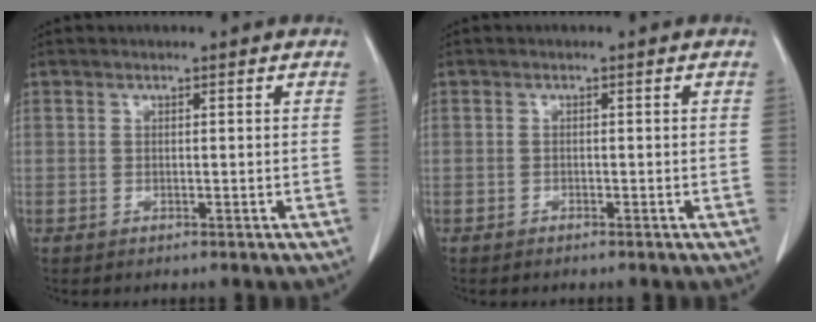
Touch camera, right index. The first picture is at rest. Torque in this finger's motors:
{"motor_torque": [-0.06, 0.06, -0.01, -0.01]}